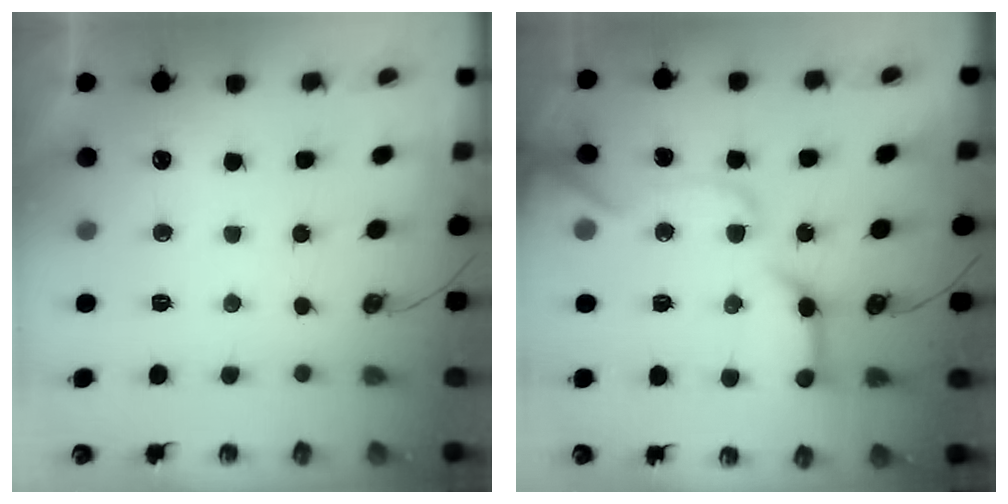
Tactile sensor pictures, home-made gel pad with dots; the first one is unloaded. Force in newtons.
{"total": 21.5, "press": 21.4, "slide": 2.4}